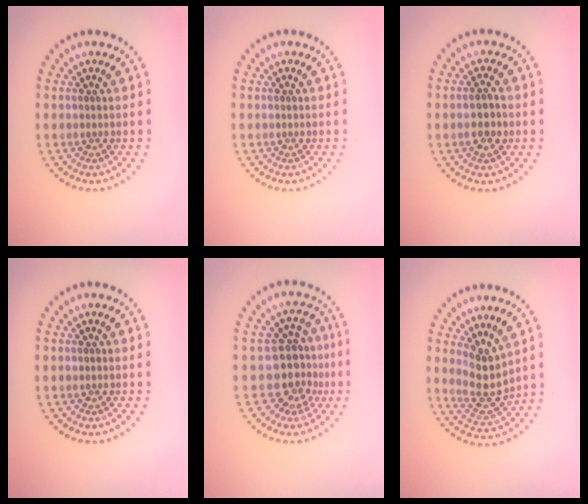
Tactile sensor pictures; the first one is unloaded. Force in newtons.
{"total": 0.0}
{"total": 2.1, "press": 2.1, "slide": 0.4}
{"total": 0.0}
{"total": 3.9, "press": 3.1, "slide": 2.3}
{"total": 3.4, "press": 2.9, "slide": 1.7}